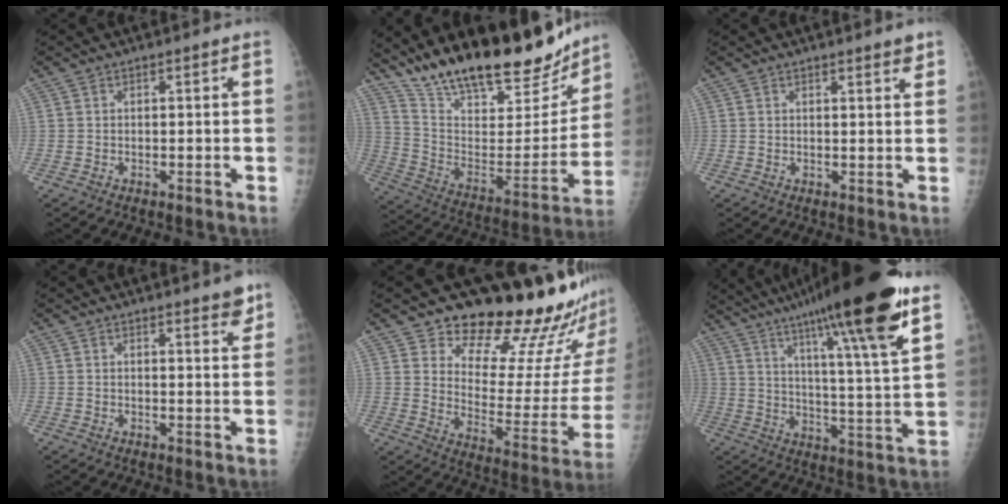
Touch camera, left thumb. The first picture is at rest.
{"total": 28.7, "force": [22.9, 9.5, 14.5], "torque": [-0.204, -0.086, 0.361]}
{"total": 2.0, "force": [1.7, 0.3, 1.1], "torque": [-0.009, -0.011, 0.021]}
{"total": 3.7, "force": [2.8, 0.8, 2.3], "torque": [-0.017, -0.019, 0.034]}
{"total": 21.5, "force": [17.8, 6.3, 10.2], "torque": [-0.096, -0.156, 0.239]}
{"total": 25.2, "force": [16.1, 2.2, 19.2], "torque": [-0.288, -0.049, 0.246]}